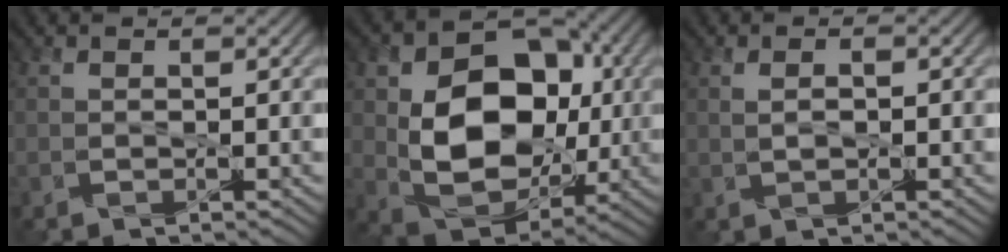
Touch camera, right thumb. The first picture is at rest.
{"total": 14.7, "force": [0.8, 10.5, 10.3], "torque": [-0.168, -0.019, 0.030]}
{"total": 1.8, "force": [0.4, 0.9, 1.5], "torque": [-0.016, 0.007, 0.002]}